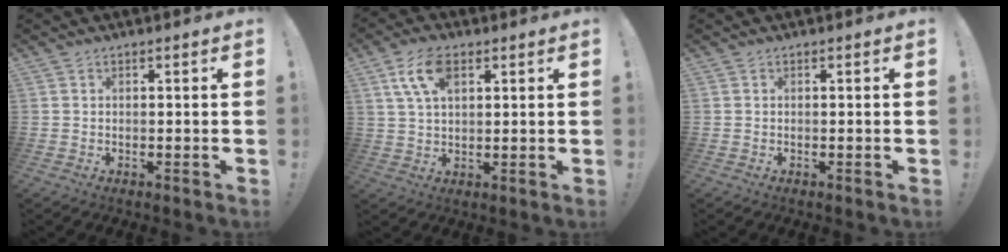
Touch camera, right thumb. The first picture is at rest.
{"total": 9.4, "force": [4.0, 5.0, 6.9], "torque": [-0.130, 0.000, 0.074]}
{"total": 0.0}